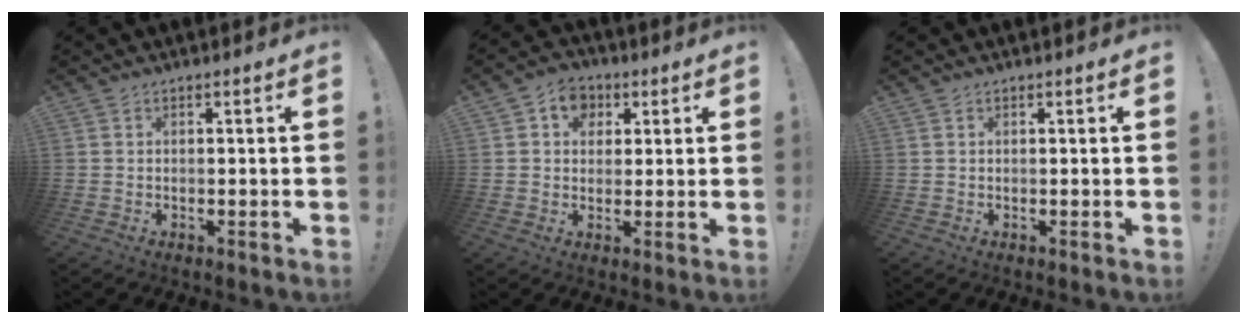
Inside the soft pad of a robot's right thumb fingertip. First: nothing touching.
{"total": 7.6, "force": [2.5, 6.6, 3.0], "torque": [-0.036, -0.006, 0.048]}
{"total": 0.0}